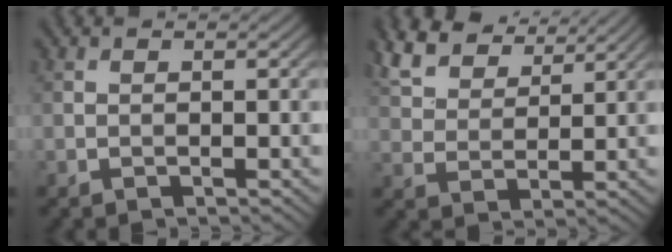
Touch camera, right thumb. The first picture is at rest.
{"total": 8.9, "force": [6.9, 3.6, 4.3], "torque": [-0.118, 0.012, 0.138]}